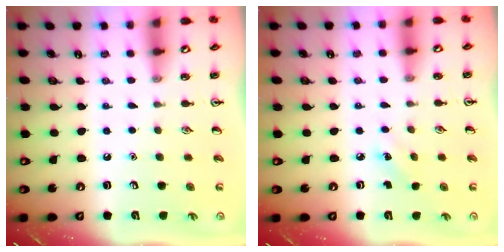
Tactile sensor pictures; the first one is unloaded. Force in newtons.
{"total": 1.9, "press": 1.7, "slide": 0.7}